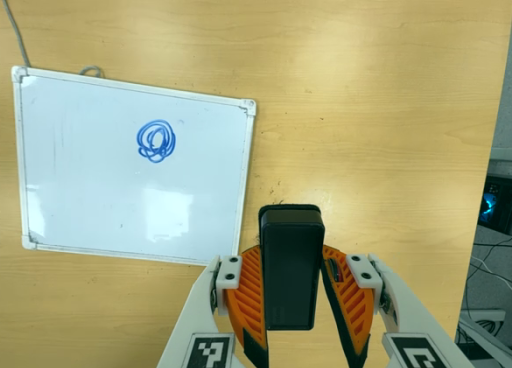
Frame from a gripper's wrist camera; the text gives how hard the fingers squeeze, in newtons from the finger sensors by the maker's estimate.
{"total": 3.9, "left": 3.1, "right": 4.6}